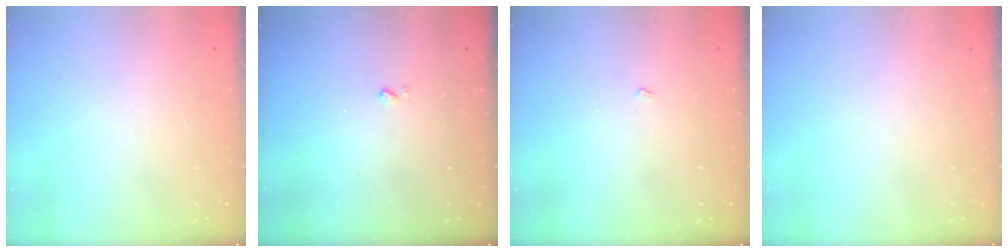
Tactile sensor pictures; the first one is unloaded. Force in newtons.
{"total": 2.5, "press": 2.4, "slide": 0.5}
{"total": 2.4, "press": 2.3, "slide": 0.4}
{"total": 0.0}